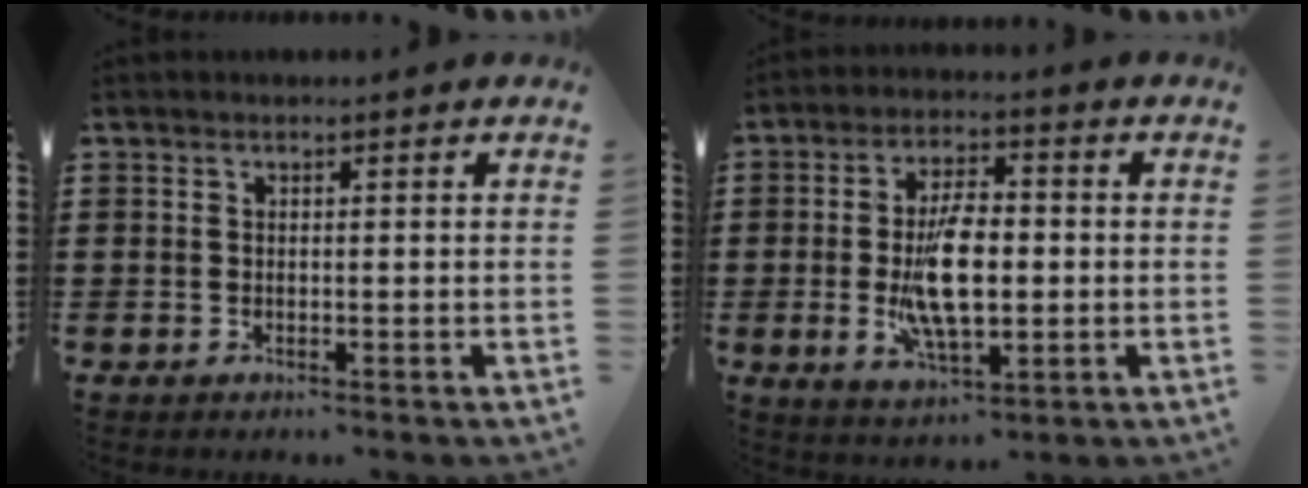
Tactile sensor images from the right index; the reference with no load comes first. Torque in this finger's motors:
{"motor_torque": [2.14, 0.00, 1.05, 0.21]}